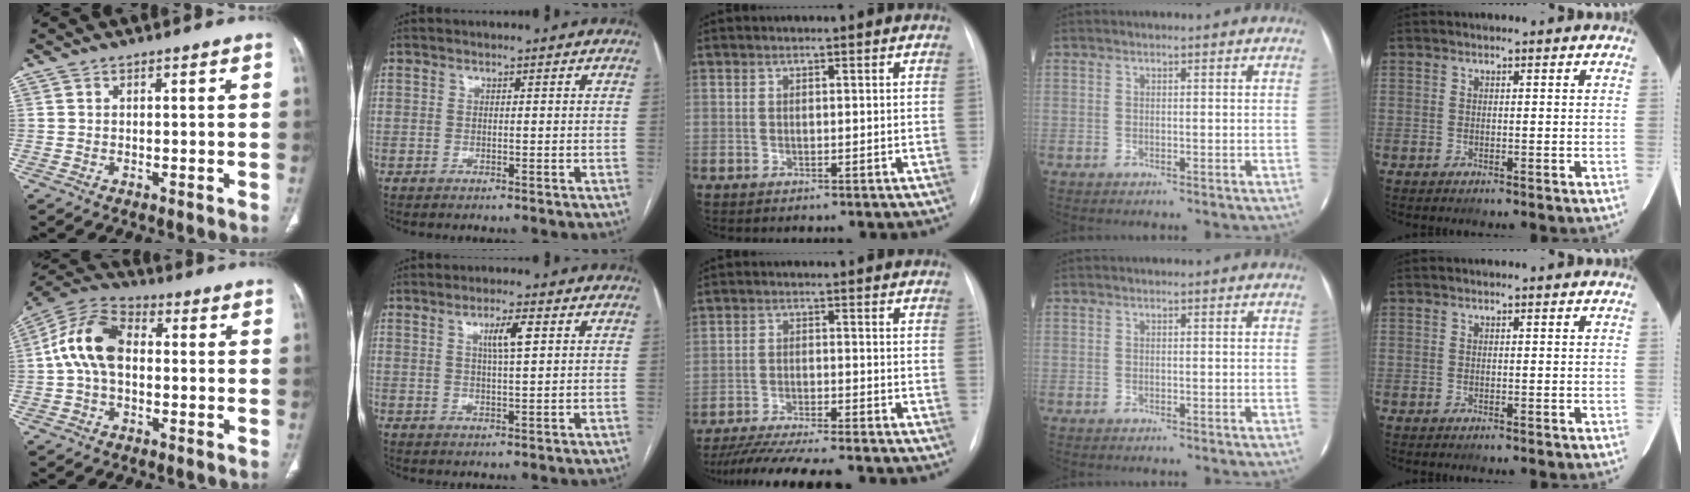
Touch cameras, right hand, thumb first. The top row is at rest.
{"thumb": {"total": 12.0, "force": [0.4, 7.7, 9.2], "torque": [-0.176, 0.032, -0.005]}, "index": {"total": 4.1, "force": [1.5, 0.4, 3.8], "torque": [-0.067, 0.002, 0.024]}, "middle": {"total": 14.6, "force": [-12.9, 1.2, 6.6], "torque": [-0.106, -0.021, -0.189]}}